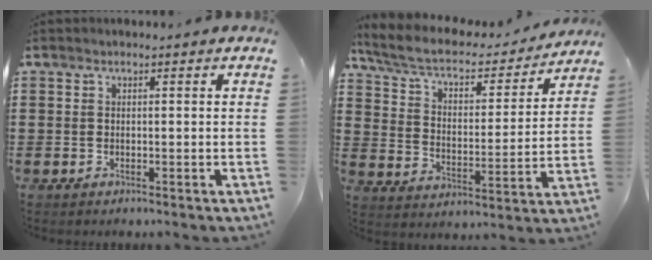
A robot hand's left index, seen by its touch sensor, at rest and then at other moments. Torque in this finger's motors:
{"motor_torque": [0.33, -0.27, 0.24, 0.07]}